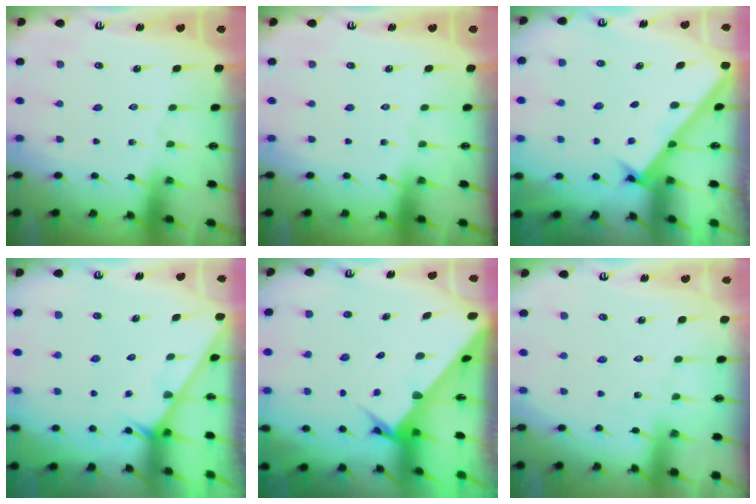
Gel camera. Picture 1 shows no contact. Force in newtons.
{"total": 0.0}
{"total": 2.8, "press": 2.7, "slide": 0.3}
{"total": 2.2, "press": 2.2, "slide": 0.2}
{"total": 3.8, "press": 3.8, "slide": 0.3}
{"total": 4.7, "press": 4.7, "slide": 0.4}